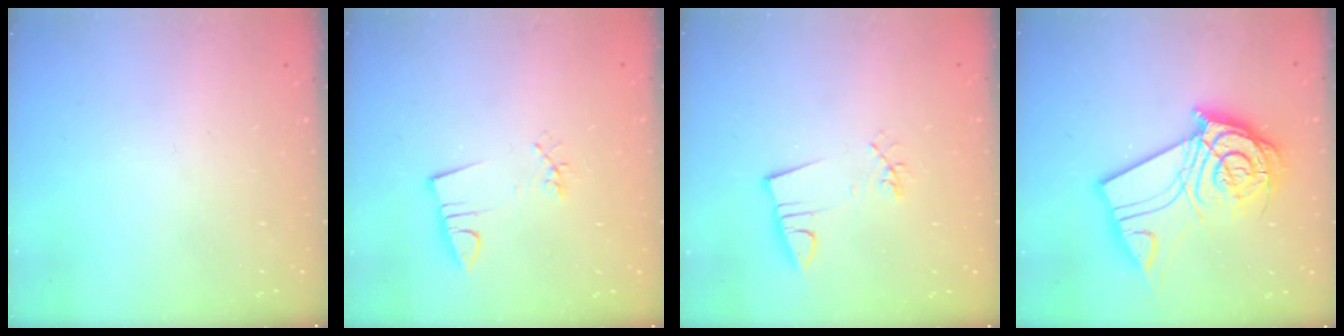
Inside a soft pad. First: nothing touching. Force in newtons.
{"total": 3.0, "press": 1.4, "slide": 2.6}
{"total": 2.9, "press": 1.3, "slide": 2.6}
{"total": 17.5, "press": 17.4, "slide": 2.2}